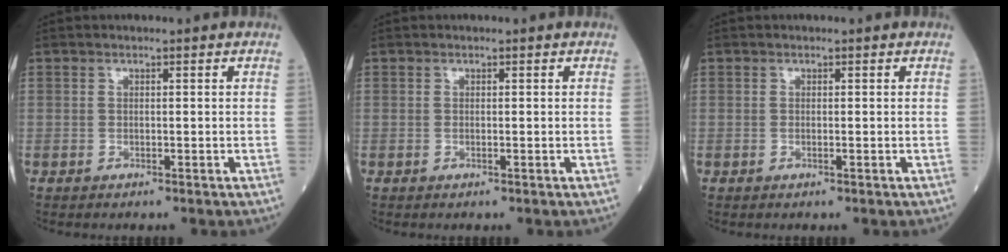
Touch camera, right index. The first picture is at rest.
{"total": 0.0}
{"total": 0.0}